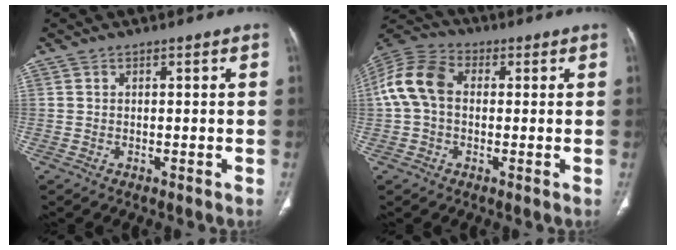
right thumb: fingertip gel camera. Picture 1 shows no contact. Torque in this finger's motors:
{"motor_torque": [-0.53, 0.81, 0.57, -0.21, 0.10]}